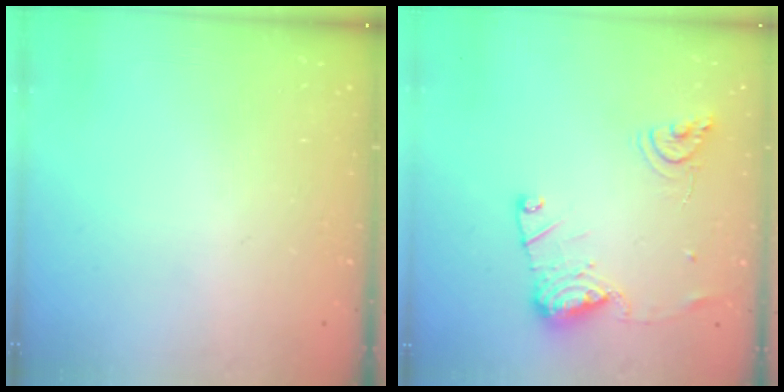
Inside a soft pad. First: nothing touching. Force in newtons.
{"total": 12.9, "press": 12.8, "slide": 1.5}